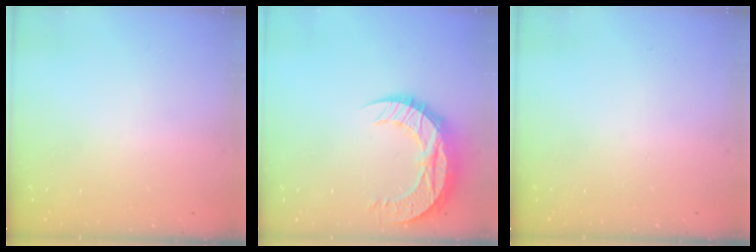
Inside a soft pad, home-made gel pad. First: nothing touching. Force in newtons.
{"total": 12.8, "press": 12.8, "slide": 0.9}
{"total": 0.0}